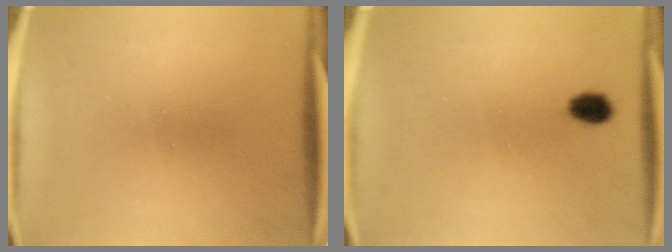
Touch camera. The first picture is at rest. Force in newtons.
{"total": 3.2}